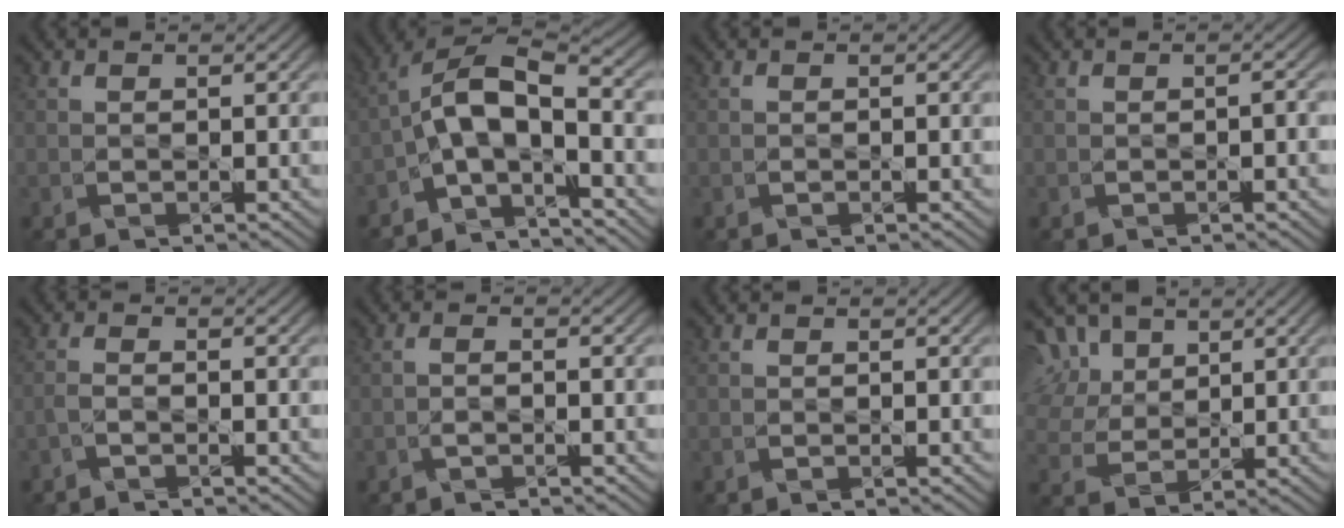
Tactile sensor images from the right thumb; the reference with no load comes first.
{"total": 10.1, "force": [-4.1, 3.7, 8.4], "torque": [-0.164, 0.011, -0.084]}
{"total": 0.0}
{"total": 1.6, "force": [-0.6, 0.8, 1.2], "torque": [-0.011, 0.005, -0.005]}
{"total": 1.3, "force": [-1.0, -0.4, 0.7], "torque": [-0.020, 0.005, -0.025]}
{"total": 0.9, "force": [-0.6, -0.4, 0.5], "torque": [-0.012, 0.007, -0.011]}
{"total": 0.0}
{"total": 9.7, "force": [5.5, 6.0, 5.2], "torque": [-0.166, 0.027, 0.108]}